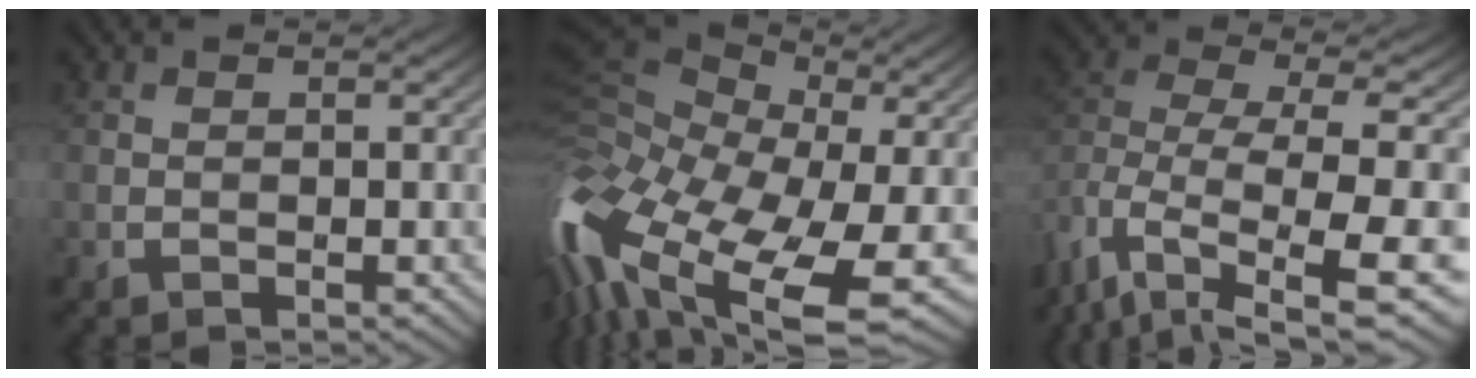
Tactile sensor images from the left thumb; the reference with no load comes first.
{"total": 17.6, "force": [-6.2, 8.9, 13.8], "torque": [-0.326, -0.016, -0.104]}
{"total": 12.0, "force": [-5.5, 5.3, 9.3], "torque": [-0.207, -0.009, -0.057]}